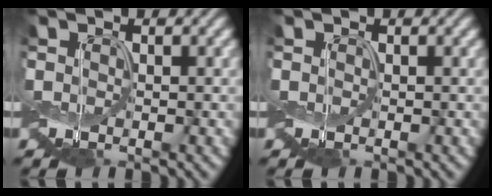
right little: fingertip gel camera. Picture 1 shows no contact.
{"total": 0.0}